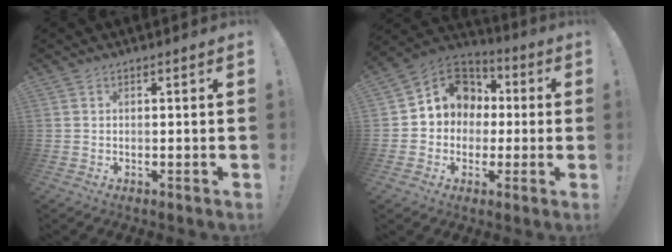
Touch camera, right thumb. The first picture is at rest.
{"total": 11.6, "force": [1.8, 10.6, 4.4], "torque": [-0.050, -0.004, 0.044]}